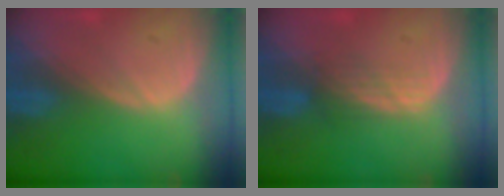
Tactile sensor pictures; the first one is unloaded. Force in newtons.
{"total": 2.9, "press": 2.6, "slide": 1.3}